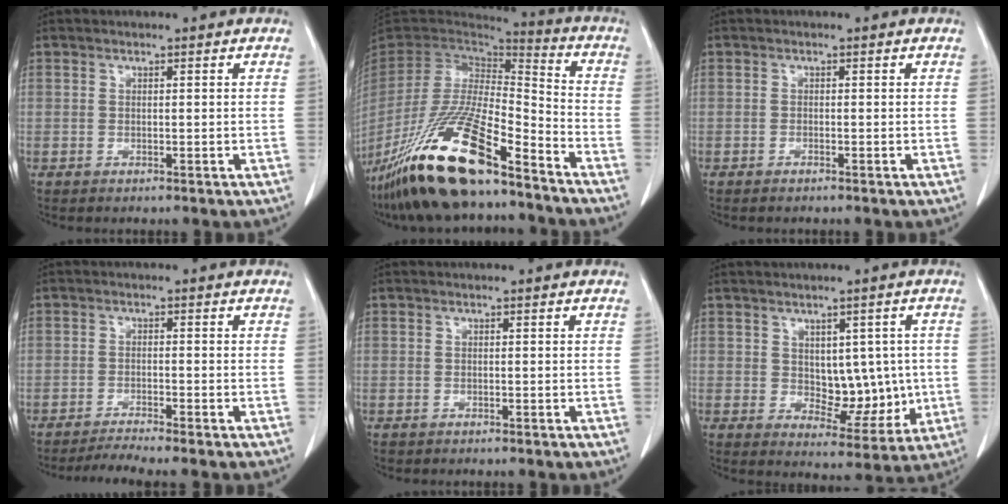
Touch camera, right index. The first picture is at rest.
{"total": 22.9, "force": [-15.7, 4.1, 16.1], "torque": [-0.317, -0.050, -0.289]}
{"total": 0.5, "force": [-0.5, 0.0, 0.2], "torque": [-0.008, -0.001, -0.009]}
{"total": 3.8, "force": [-3.4, -1.3, 1.2], "torque": [-0.025, -0.014, -0.063]}
{"total": 0.5, "force": [-0.4, 0.4, 0.0], "torque": [-0.006, 0.003, -0.008]}
{"total": 7.5, "force": [0.5, 4.5, 5.9], "torque": [-0.066, 0.004, 0.027]}